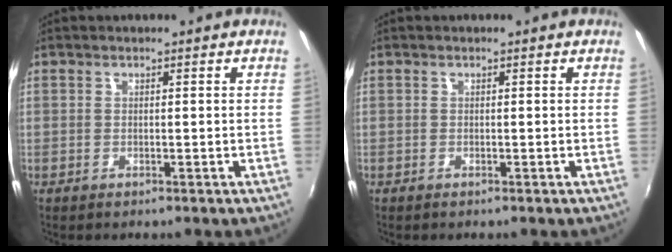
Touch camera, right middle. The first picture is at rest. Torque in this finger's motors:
{"motor_torque": [0.19, -0.11, 0.07, 0.01]}